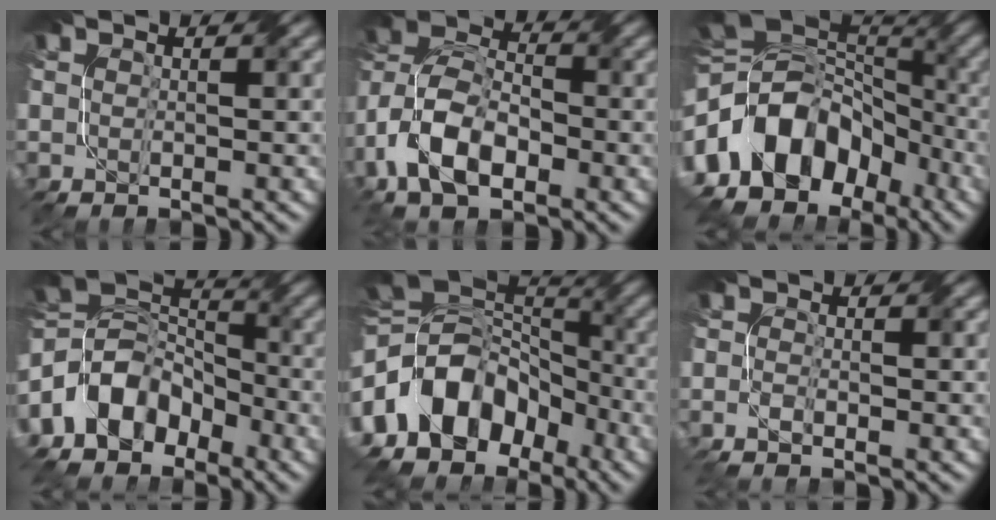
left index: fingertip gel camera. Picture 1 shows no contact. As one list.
[{"total": 9.5, "force": [-4.3, 5.4, 6.6], "torque": [-0.133, 0.002, -0.091]}, {"total": 14.6, "force": [-5.7, 10.3, 8.5], "torque": [-0.162, 0.012, -0.120]}, {"total": 8.6, "force": [-4.7, 6.1, 3.8], "torque": [-0.064, 0.008, -0.102]}, {"total": 12.9, "force": [-5.5, 9.4, 6.9], "torque": [-0.135, 0.015, -0.116]}, {"total": 1.8, "force": [-0.9, 0.7, 1.4], "torque": [-0.032, -0.004, -0.020]}]